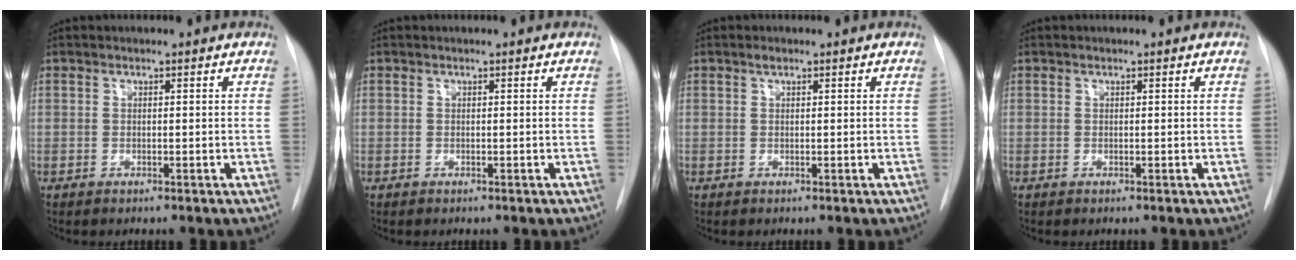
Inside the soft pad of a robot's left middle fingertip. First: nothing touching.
{"total": 0.0}
{"total": 0.6, "force": [0.4, 0.2, 0.4], "torque": [-0.007, 0.002, 0.007]}
{"total": 0.0}